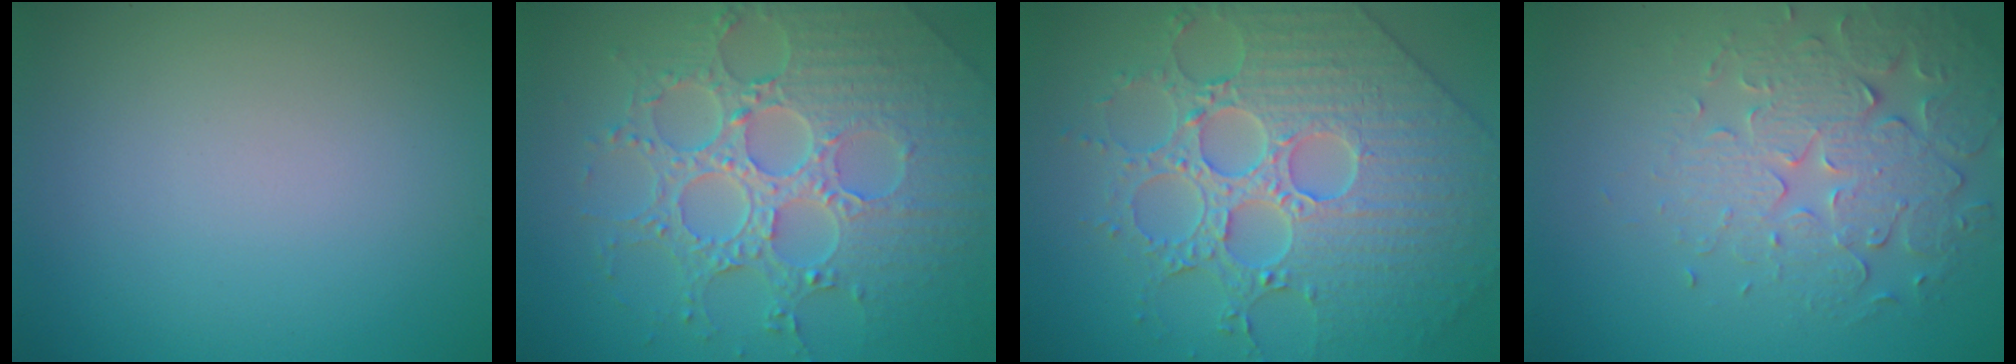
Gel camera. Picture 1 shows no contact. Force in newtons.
{"total": 8.2, "press": 6.0, "slide": 5.6}
{"total": 6.7, "press": 6.0, "slide": 2.9}
{"total": 4.8, "press": 4.3, "slide": 2.2}